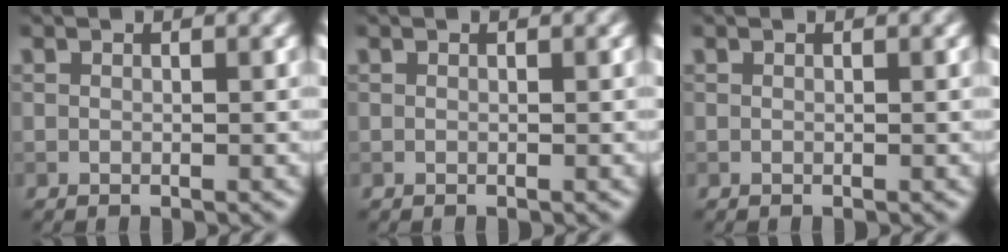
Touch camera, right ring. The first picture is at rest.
{"total": 0.0}
{"total": 0.0}